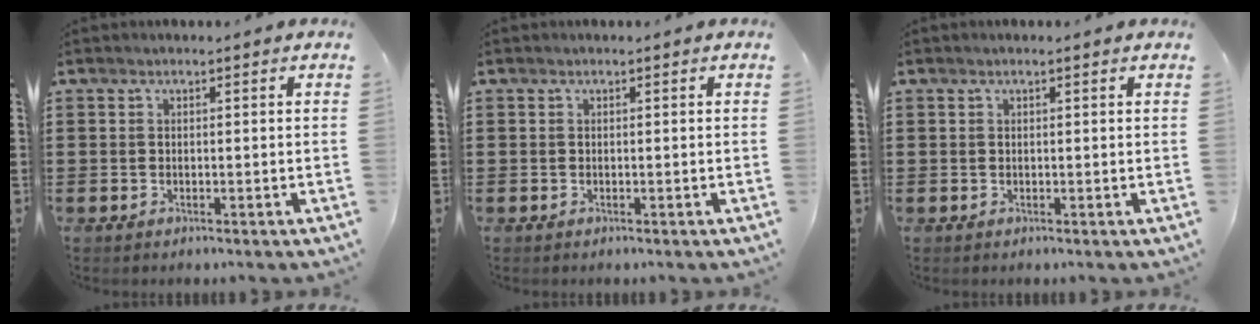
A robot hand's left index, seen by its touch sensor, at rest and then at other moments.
{"total": 0.0}
{"total": 0.6, "force": [0.3, -0.1, 0.4], "torque": [-0.008, 0.000, 0.007]}